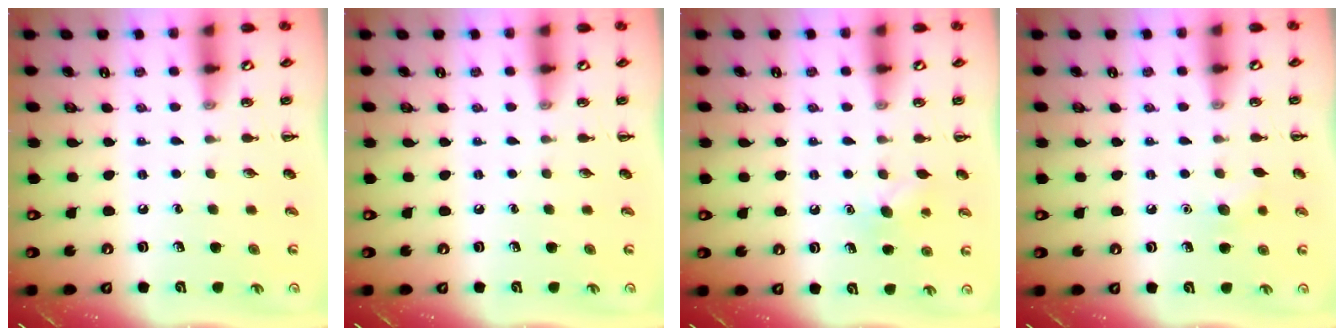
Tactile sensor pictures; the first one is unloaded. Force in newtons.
{"total": 0.0}
{"total": 7.3, "press": 7.1, "slide": 1.6}
{"total": 5.8, "press": 5.6, "slide": 1.5}